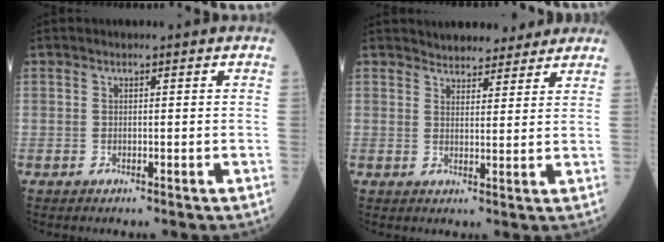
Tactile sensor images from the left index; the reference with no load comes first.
{"total": 8.1, "force": [7.4, 2.7, 1.9], "torque": [-0.017, 0.012, 0.093]}